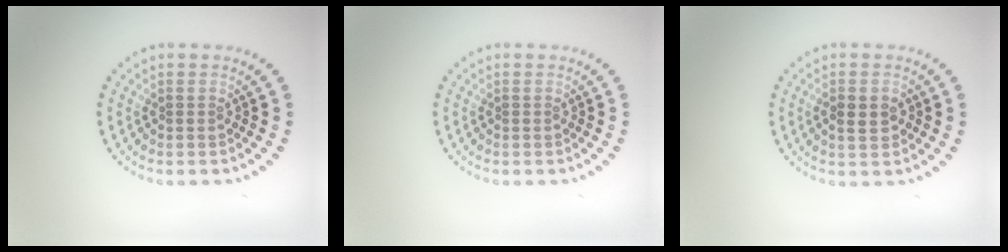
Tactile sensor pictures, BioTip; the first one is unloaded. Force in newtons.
{"total": 0.0}
{"total": 2.2, "press": 2.2, "slide": 0.1}